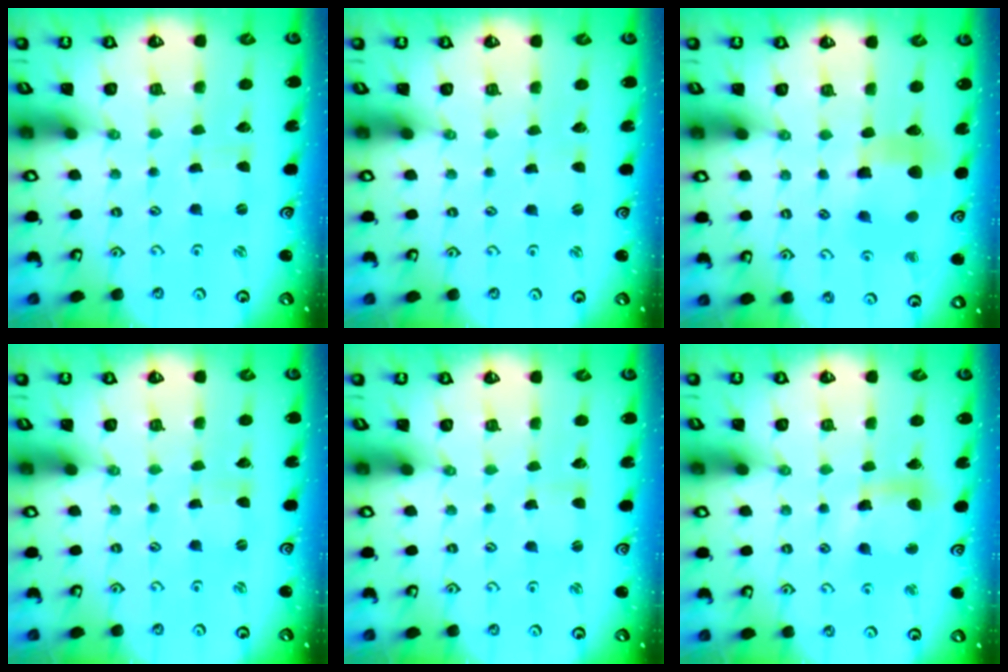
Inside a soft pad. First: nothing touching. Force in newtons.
{"total": 1.1, "press": 1.1, "slide": 0.3}
{"total": 8.9, "press": 8.8, "slide": 1.2}
{"total": 0.0}
{"total": 2.4, "press": 2.4, "slide": 0.3}
{"total": 9.8, "press": 9.7, "slide": 1.0}